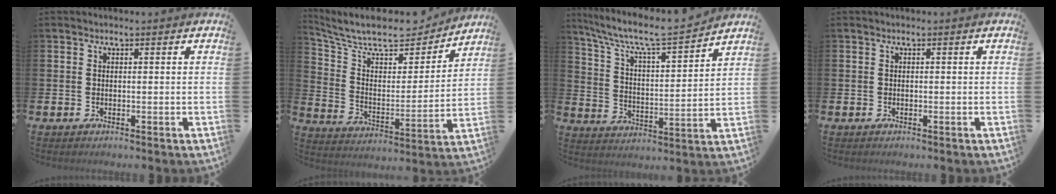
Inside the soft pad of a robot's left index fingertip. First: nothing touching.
{"total": 10.6, "force": [9.4, 3.3, 3.6], "torque": [-0.107, -0.068, 0.161]}
{"total": 8.4, "force": [7.4, 1.3, 3.7], "torque": [-0.109, -0.051, 0.122]}
{"total": 0.0}